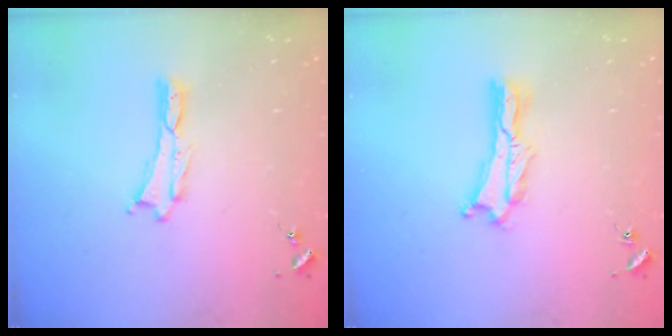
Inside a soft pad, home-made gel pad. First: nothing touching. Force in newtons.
{"total": 1.4, "press": 1.4, "slide": 0.3}